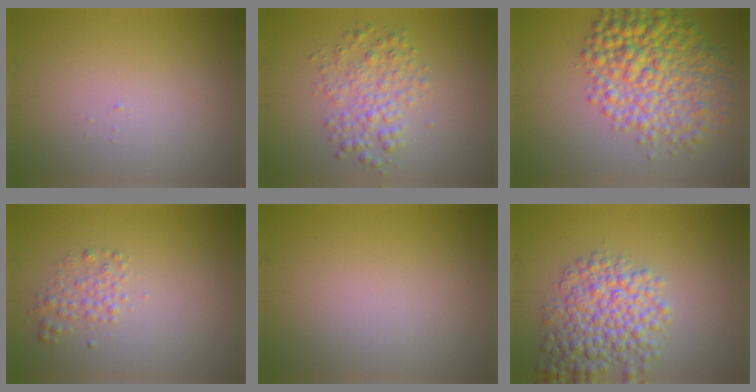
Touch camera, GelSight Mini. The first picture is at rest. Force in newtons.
{"total": 3.3, "press": 3.3, "slide": 0.1}
{"total": 8.5, "press": 8.5, "slide": 0.1}
{"total": 1.6, "press": 1.6, "slide": 0.0}
{"total": 0.0}
{"total": 6.2, "press": 6.2, "slide": 0.2}